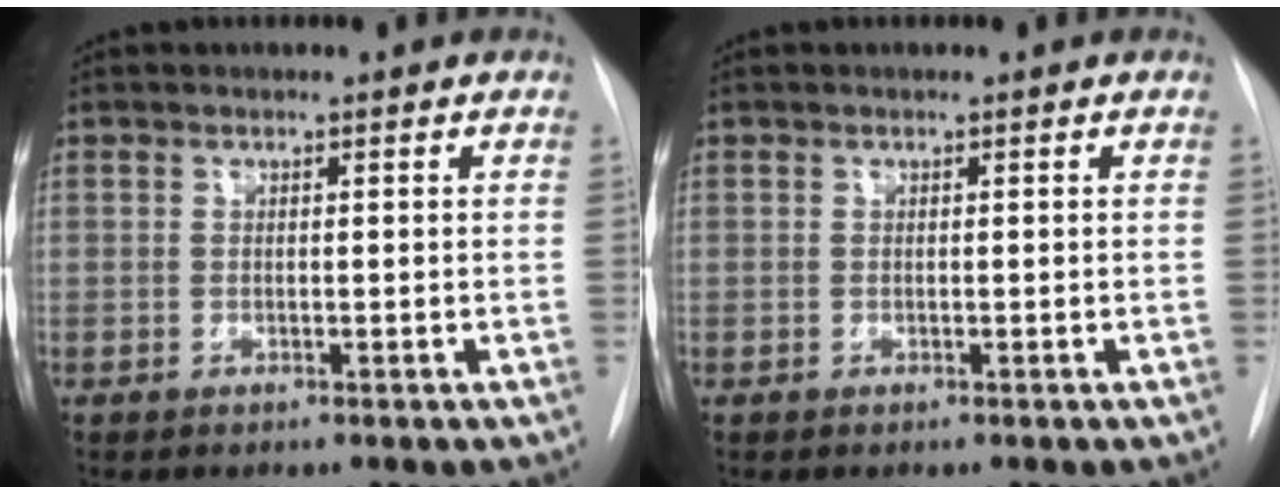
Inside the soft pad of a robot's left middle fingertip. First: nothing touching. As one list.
[{"total": 0.0}]